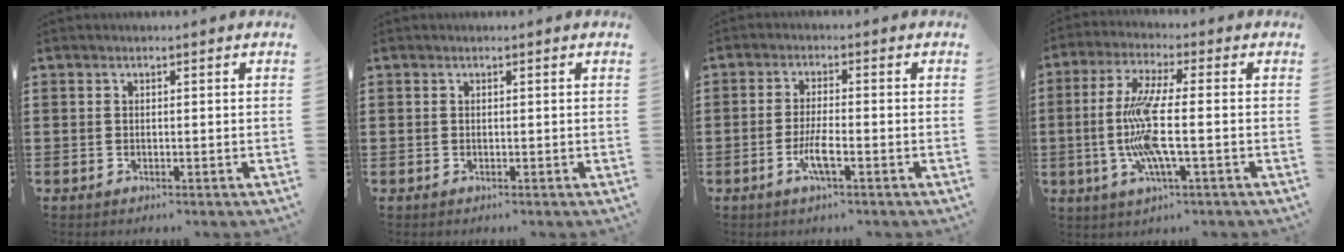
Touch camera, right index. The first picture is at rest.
{"total": 0.0}
{"total": 4.2, "force": [-1.8, 0.6, 3.7], "torque": [-0.074, -0.005, -0.035]}
{"total": 10.3, "force": [-1.6, 1.6, 10.0], "torque": [-0.220, -0.019, -0.038]}